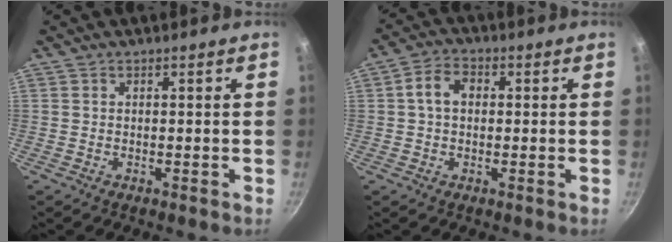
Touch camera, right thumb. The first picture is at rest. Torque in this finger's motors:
{"motor_torque": [0.11, 1.48, 0.73, 0.04, 0.10]}